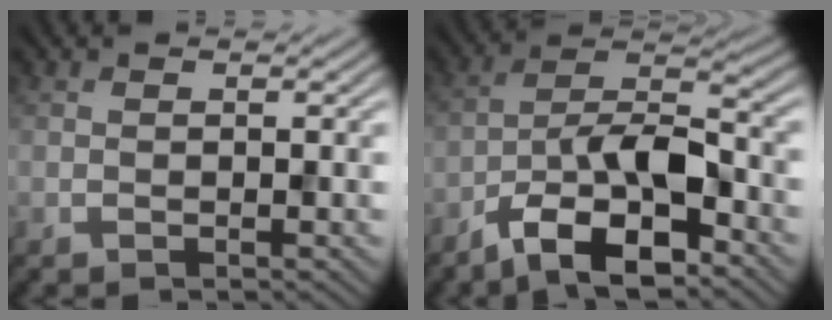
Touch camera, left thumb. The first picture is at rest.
{"total": 11.2, "force": [-6.8, 4.0, 8.0], "torque": [-0.136, 0.007, -0.135]}